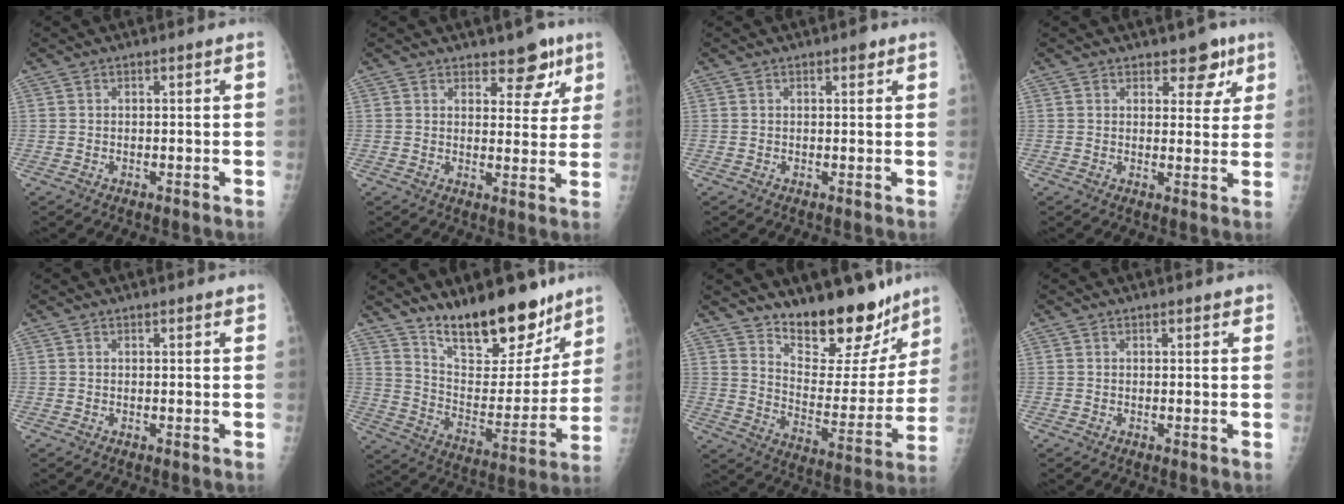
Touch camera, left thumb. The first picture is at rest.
{"total": 7.1, "force": [4.6, 3.7, 3.8], "torque": [-0.010, -0.024, 0.060]}
{"total": 1.7, "force": [1.1, 0.7, 1.1], "torque": [-0.007, -0.003, 0.012]}
{"total": 5.9, "force": [3.7, 3.4, 3.1], "torque": [-0.002, -0.017, 0.047]}
{"total": 1.6, "force": [1.3, 0.4, 0.8], "torque": [-0.007, -0.003, 0.017]}
{"total": 20.5, "force": [15.4, 8.1, 10.9], "torque": [-0.115, -0.102, 0.251]}
{"total": 18.9, "force": [15.3, 7.2, 8.6], "torque": [-0.066, -0.120, 0.231]}
{"total": 1.9, "force": [1.5, 0.7, 0.9], "torque": [0.000, -0.004, 0.017]}